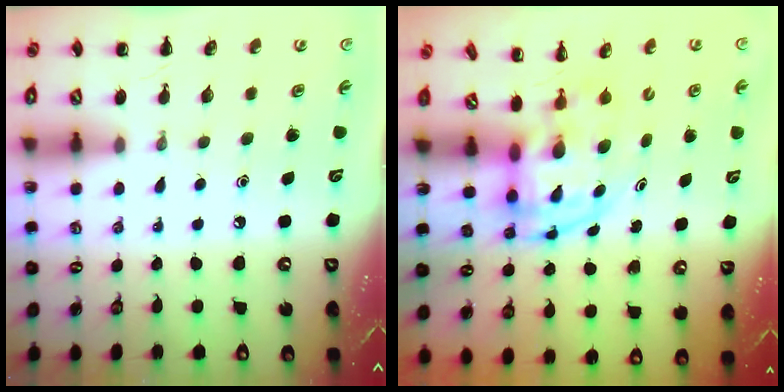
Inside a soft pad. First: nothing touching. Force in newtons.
{"total": 3.8, "press": 3.8, "slide": 0.7}